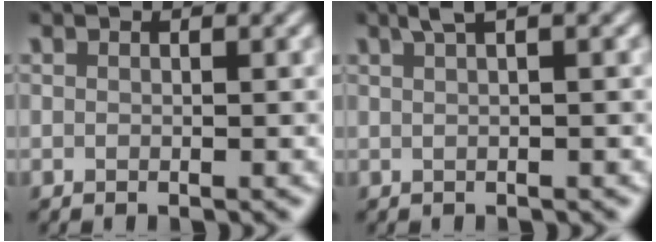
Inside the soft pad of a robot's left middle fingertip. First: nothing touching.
{"total": 2.3, "force": [1.1, 0.5, 1.9], "torque": [-0.025, 0.007, 0.013]}